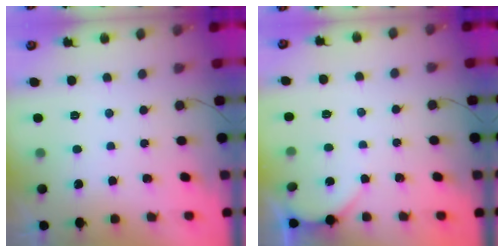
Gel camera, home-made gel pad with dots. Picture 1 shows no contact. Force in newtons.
{"total": 1.9, "press": 1.9, "slide": 0.3}